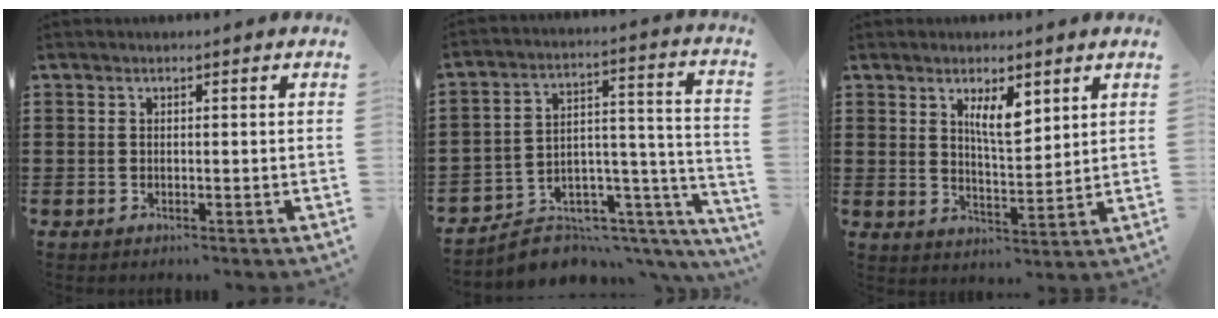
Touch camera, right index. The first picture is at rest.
{"total": 6.1, "force": [-5.1, 3.1, 1.4], "torque": [-0.029, -0.001, -0.091]}
{"total": 5.4, "force": [2.9, 1.7, 4.2], "torque": [-0.082, -0.001, 0.048]}